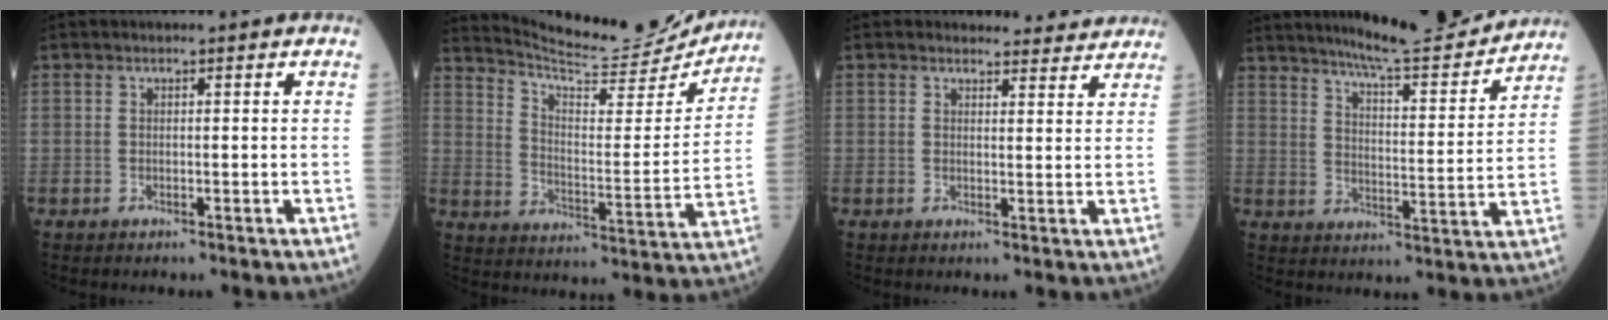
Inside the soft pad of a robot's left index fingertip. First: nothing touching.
{"total": 17.5, "force": [17.1, 1.0, 3.5], "torque": [-0.066, -0.055, 0.238]}
{"total": 5.8, "force": [5.6, 1.6, 0.0], "torque": [0.014, -0.003, 0.047]}
{"total": 14.7, "force": [13.8, 0.6, 5.1], "torque": [-0.077, -0.019, 0.193]}